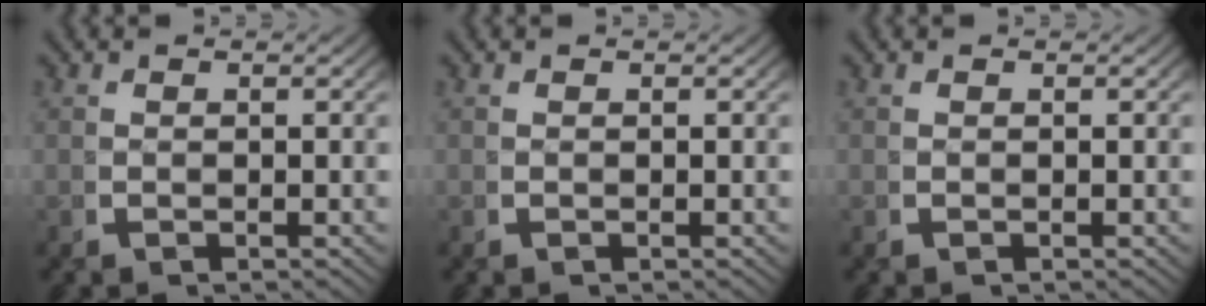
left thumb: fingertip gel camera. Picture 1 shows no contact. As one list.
[{"total": 0.0}, {"total": 0.0}]